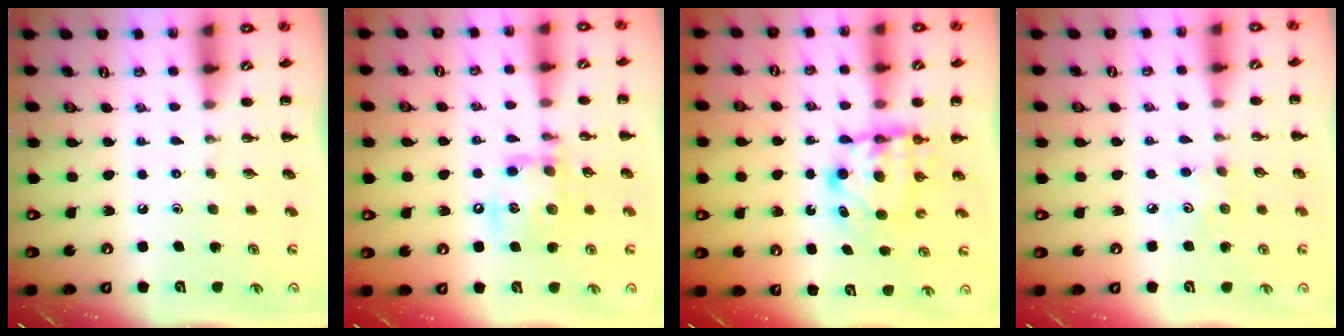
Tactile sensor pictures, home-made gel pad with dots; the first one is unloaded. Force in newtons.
{"total": 14.1, "press": 13.8, "slide": 2.6}
{"total": 6.0, "press": 6.0, "slide": 0.5}
{"total": 3.8, "press": 3.7, "slide": 0.8}